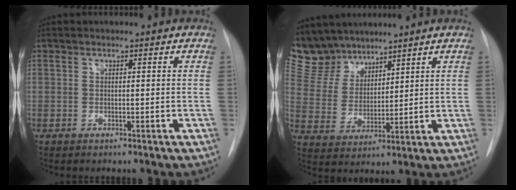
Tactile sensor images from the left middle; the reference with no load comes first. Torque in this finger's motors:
{"motor_torque": [0.39, -0.39, 0.06, -0.05]}